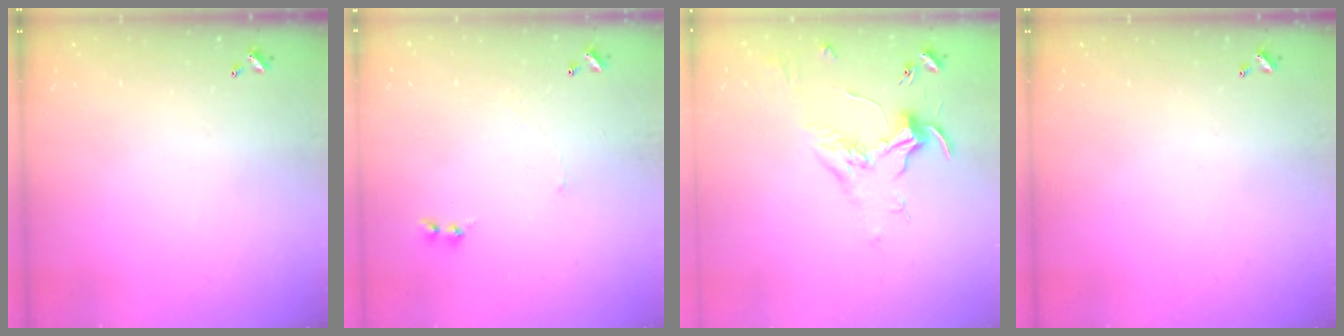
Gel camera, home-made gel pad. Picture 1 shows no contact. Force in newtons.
{"total": 2.6, "press": 2.6, "slide": 0.6}
{"total": 1.7, "press": 1.5, "slide": 0.9}
{"total": 0.0}